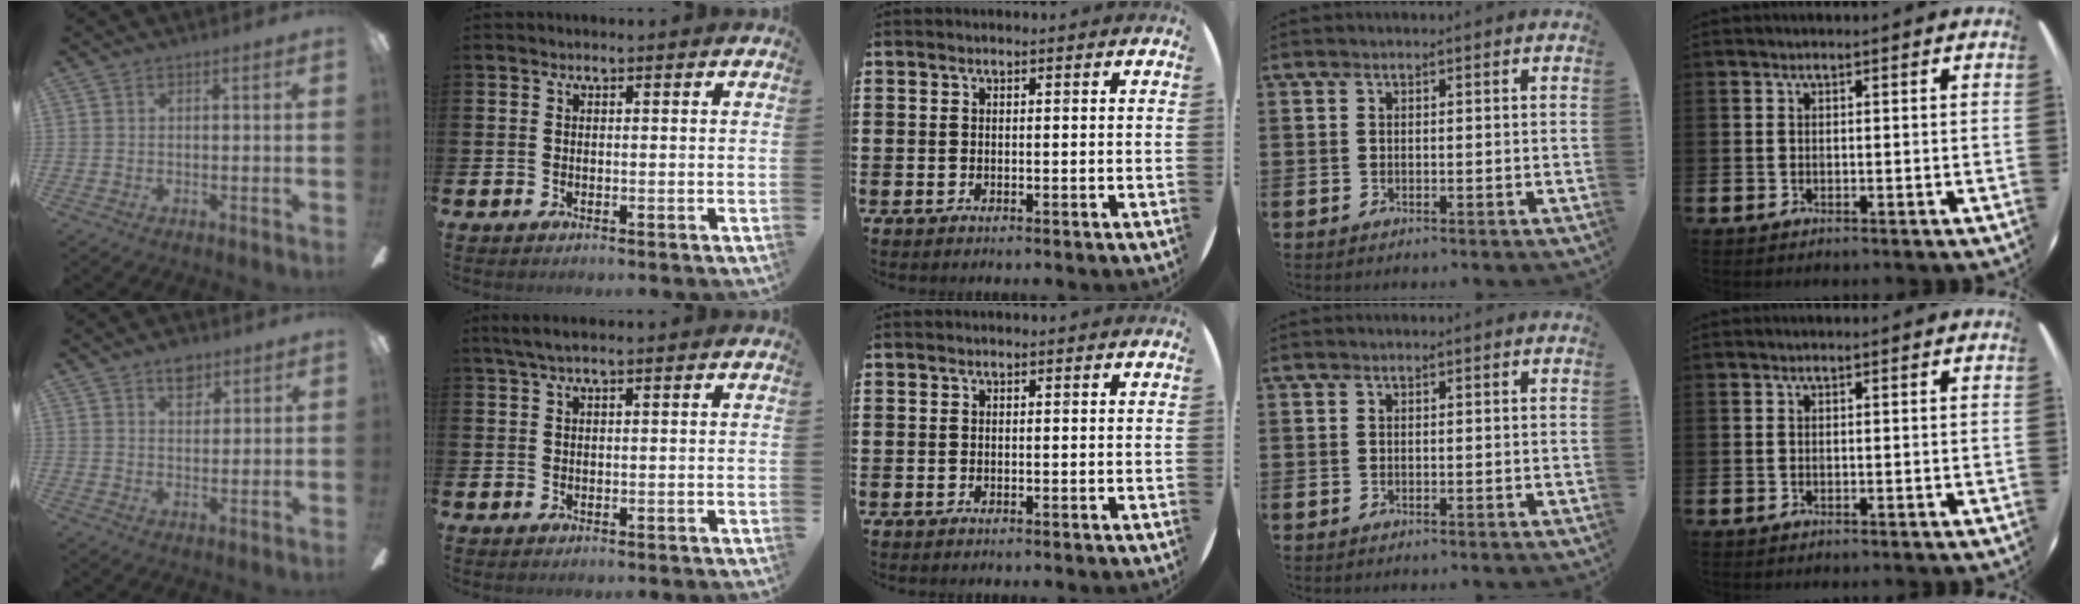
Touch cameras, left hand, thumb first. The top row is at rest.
{"thumb": {"total": 5.1, "force": [3.5, 2.7, 2.6], "torque": [-0.027, -0.011, 0.059]}, "index": {"total": 2.0, "force": [1.4, 0.2, 1.5], "torque": [-0.034, 0.005, 0.025]}}